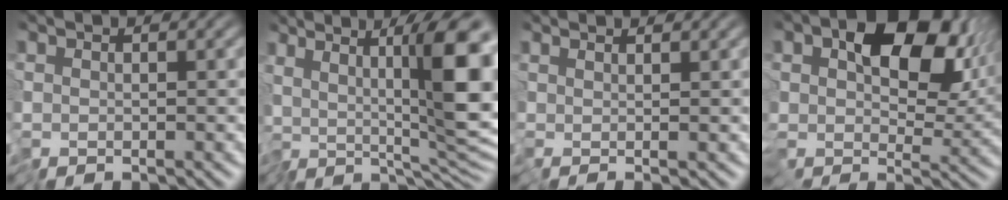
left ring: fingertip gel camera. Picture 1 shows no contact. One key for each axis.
{"total": 11.0, "fx": 2.4, "fy": 3.4, "fz": 10.1, "tx": -0.169, "ty": -0.002, "tz": 0.037}
{"total": 1.2, "fx": 1.1, "fy": -0.6, "fz": 0.2, "tx": -0.005, "ty": 0.004, "tz": 0.018}
{"total": 11.8, "fx": 4.0, "fy": 7.1, "fz": 8.6, "tx": -0.144, "ty": -0.009, "tz": 0.075}